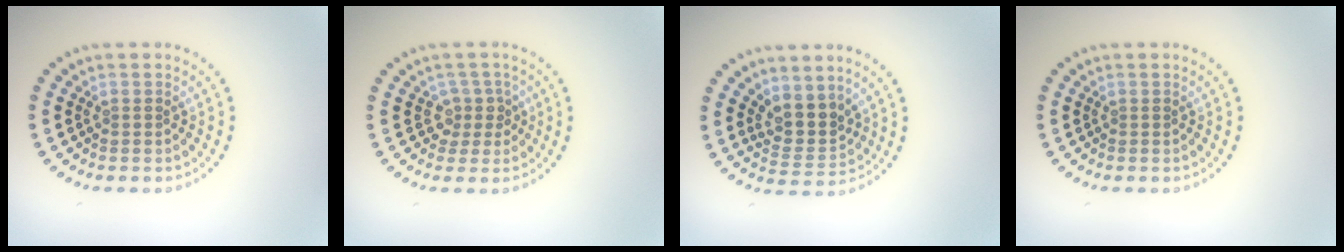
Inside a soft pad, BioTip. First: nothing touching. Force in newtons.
{"total": 2.1, "press": 1.5, "slide": 1.5}
{"total": 3.1, "press": 2.4, "slide": 1.9}
{"total": 0.0}